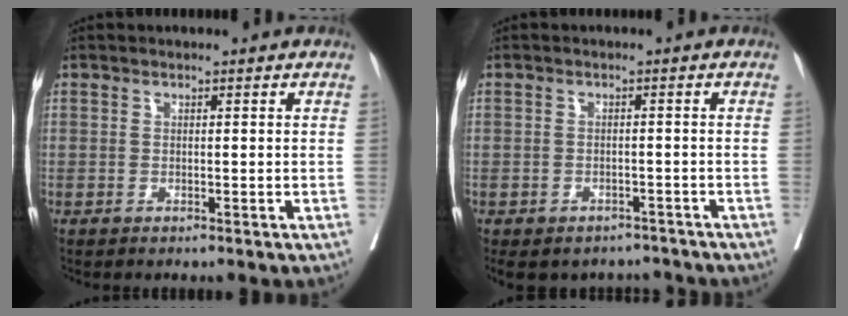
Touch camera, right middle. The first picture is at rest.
{"total": 9.0, "force": [-7.6, 4.4, 1.7], "torque": [-0.036, 0.011, -0.089]}